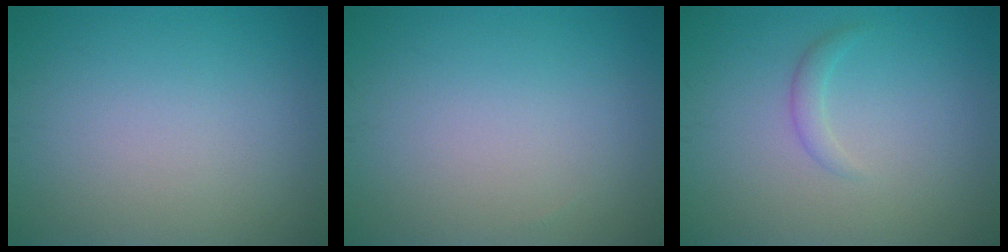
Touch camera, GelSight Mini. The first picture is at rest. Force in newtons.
{"total": 0.0}
{"total": 1.2, "press": 1.1, "slide": 0.2}